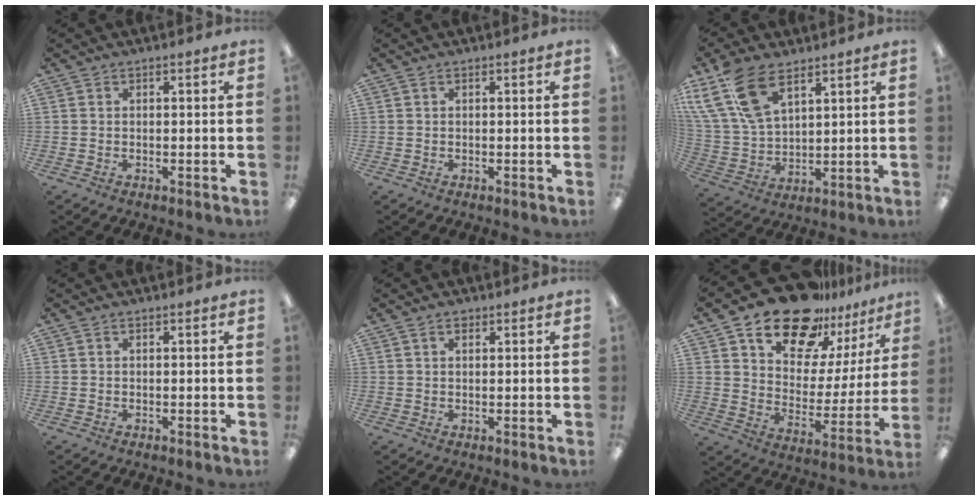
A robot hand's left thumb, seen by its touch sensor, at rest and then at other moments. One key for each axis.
{"total": 0.0}
{"total": 17.1, "fx": 10.1, "fy": 8.8, "fz": 10.7, "tx": -0.250, "ty": -0.037, "tz": 0.188}
{"total": 0.0}
{"total": 1.6, "fx": 1.0, "fy": 0.8, "fz": 1.0, "tx": -0.013, "ty": -0.002, "tz": 0.017}
{"total": 20.4, "fx": 16.5, "fy": 9.2, "fz": 7.8, "tx": -0.139, "ty": -0.118, "tz": 0.291}